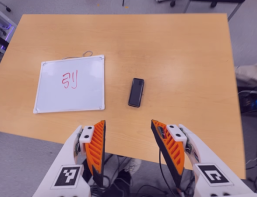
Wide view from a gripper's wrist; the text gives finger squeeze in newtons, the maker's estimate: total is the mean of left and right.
{"total": 0.0}